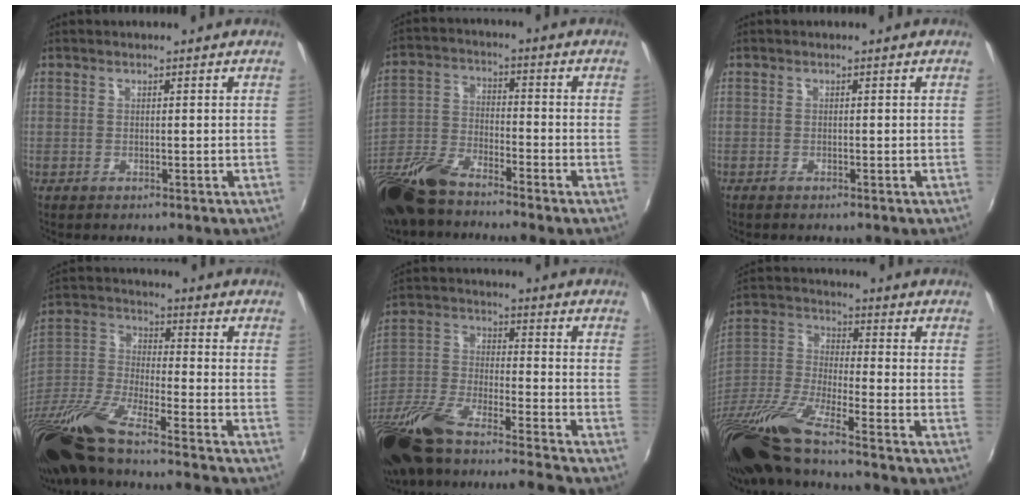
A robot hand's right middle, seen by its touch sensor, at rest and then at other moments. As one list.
[{"total": 13.7, "force": [-10.9, 3.0, 7.8], "torque": [-0.175, -0.023, -0.221]}, {"total": 0.9, "force": [-0.8, 0.1, 0.4], "torque": [-0.009, -0.004, -0.016]}, {"total": 19.3, "force": [-15.0, 0.9, 12.0], "torque": [-0.234, -0.061, -0.287]}, {"total": 22.7, "force": [-17.7, 2.1, 14.0], "torque": [-0.262, -0.055, -0.319]}, {"total": 15.5, "force": [-12.0, 0.4, 9.8], "torque": [-0.196, -0.041, -0.242]}]